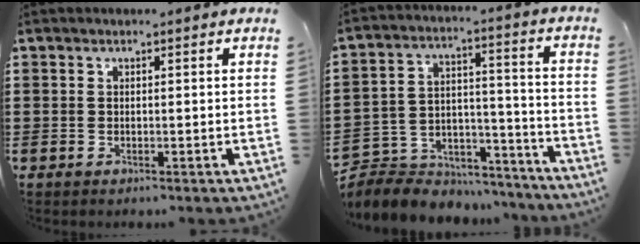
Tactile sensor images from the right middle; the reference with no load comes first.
{"total": 5.6, "force": [-4.8, 2.8, 0.1], "torque": [-0.011, 0.008, -0.099]}